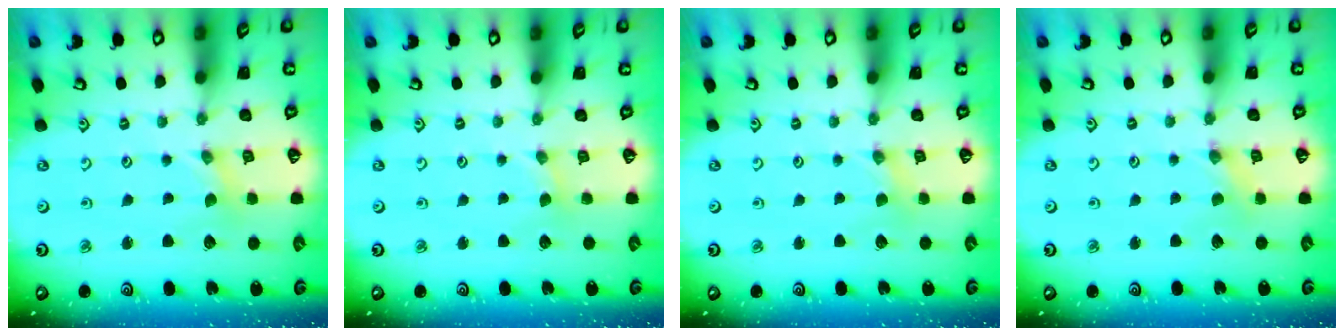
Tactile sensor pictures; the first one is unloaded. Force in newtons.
{"total": 1.0, "press": 1.0, "slide": 0.2}
{"total": 0.7, "press": 0.7, "slide": 0.1}
{"total": 0.0}